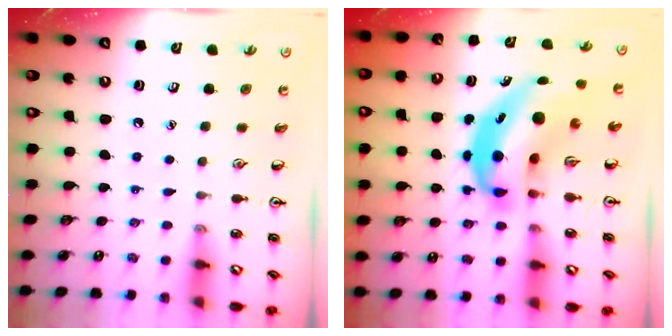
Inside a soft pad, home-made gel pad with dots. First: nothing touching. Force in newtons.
{"total": 11.2, "press": 10.8, "slide": 3.1}